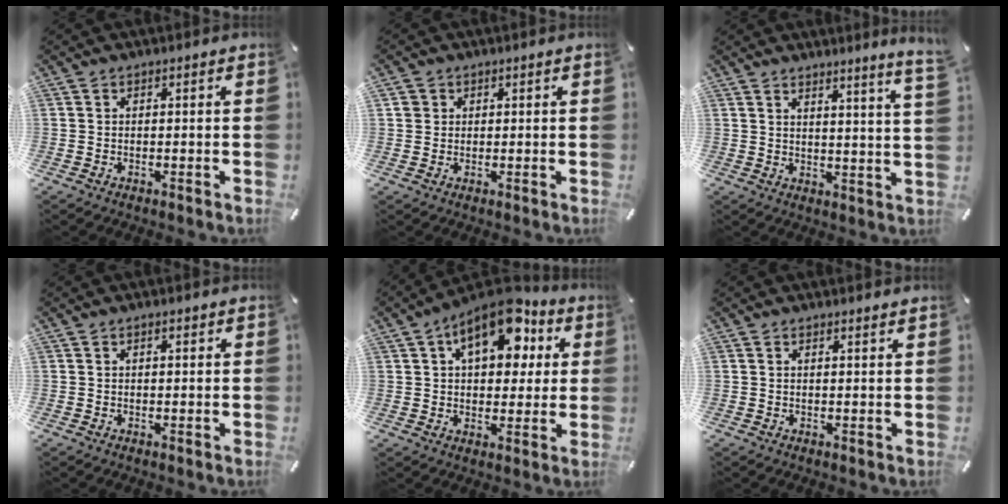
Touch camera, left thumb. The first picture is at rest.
{"total": 2.1, "force": [0.6, 1.9, 0.4], "torque": [-0.002, 0.001, 0.009]}
{"total": 4.8, "force": [4.0, -0.7, 2.5], "torque": [-0.046, -0.032, 0.065]}
{"total": 1.2, "force": [0.5, 0.5, 0.9], "torque": [-0.019, 0.004, 0.008]}
{"total": 15.1, "force": [6.8, 8.9, 10.2], "torque": [-0.140, -0.022, 0.114]}
{"total": 1.0, "force": [1.0, -0.1, 0.3], "torque": [-0.005, -0.003, 0.018]}